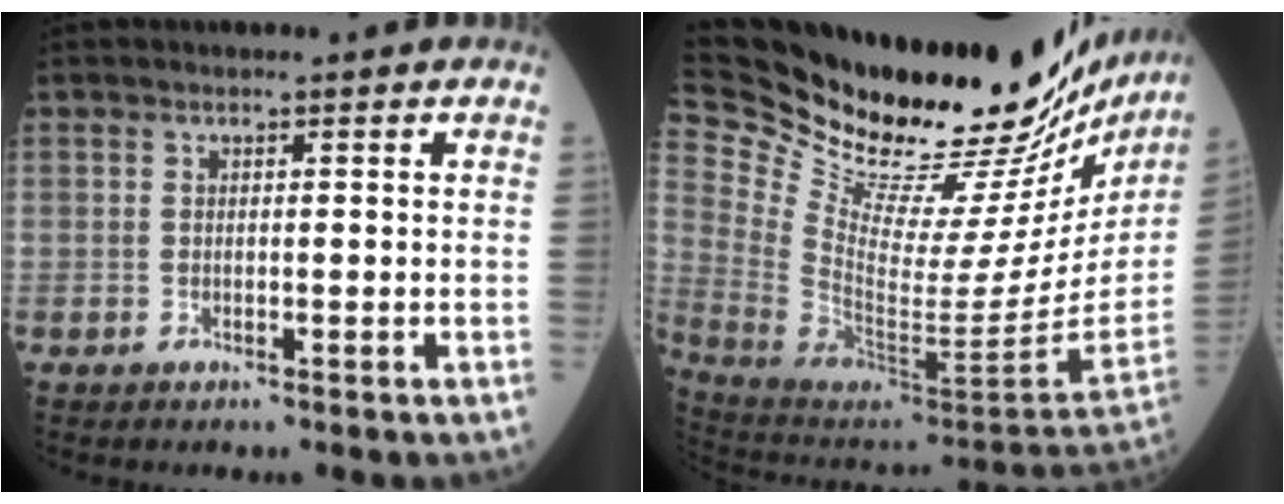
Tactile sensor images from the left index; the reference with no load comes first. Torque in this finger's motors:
{"motor_torque": [0.93, -1.21, 0.11, 0.00]}